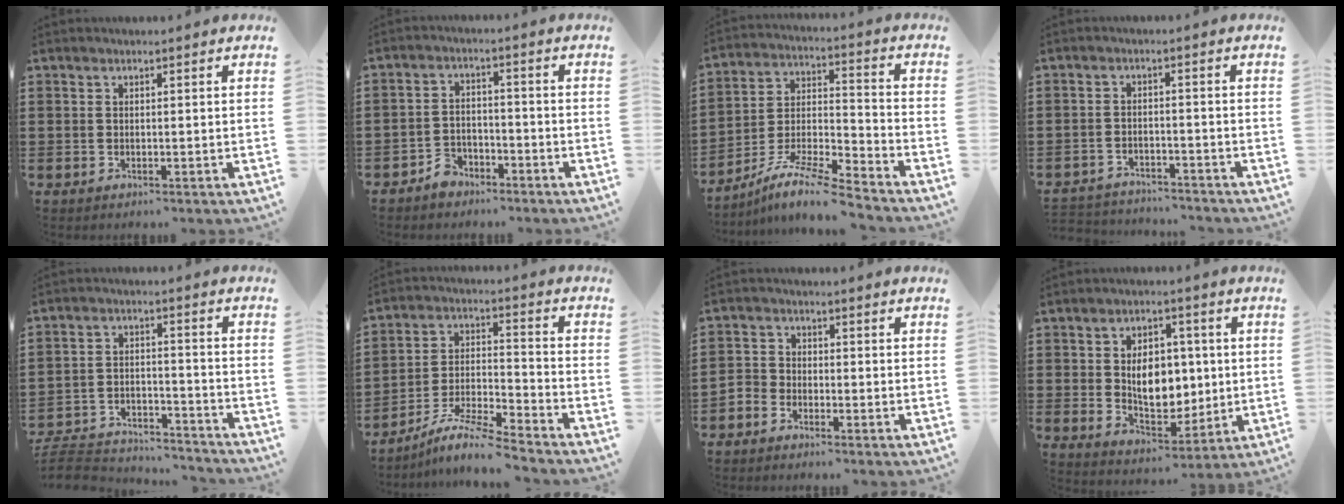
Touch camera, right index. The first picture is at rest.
{"total": 3.7, "force": [-3.1, 1.9, 0.8], "torque": [-0.023, 0.011, -0.062]}
{"total": 9.6, "force": [-8.5, 0.5, 4.5], "torque": [-0.091, 0.005, -0.171]}
{"total": 3.2, "force": [-3.2, 0.1, -0.1], "torque": [-0.007, -0.005, -0.069]}
{"total": 6.6, "force": [-6.4, 1.0, 1.5], "torque": [-0.039, 0.004, -0.128]}
{"total": 7.6, "force": [-7.1, -0.3, 2.9], "torque": [-0.060, -0.005, -0.139]}
{"total": 2.1, "force": [-1.9, 0.9, 0.0], "torque": [-0.008, 0.007, -0.043]}
{"total": 7.9, "force": [0.8, 5.3, 5.8], "torque": [-0.090, 0.005, 0.009]}